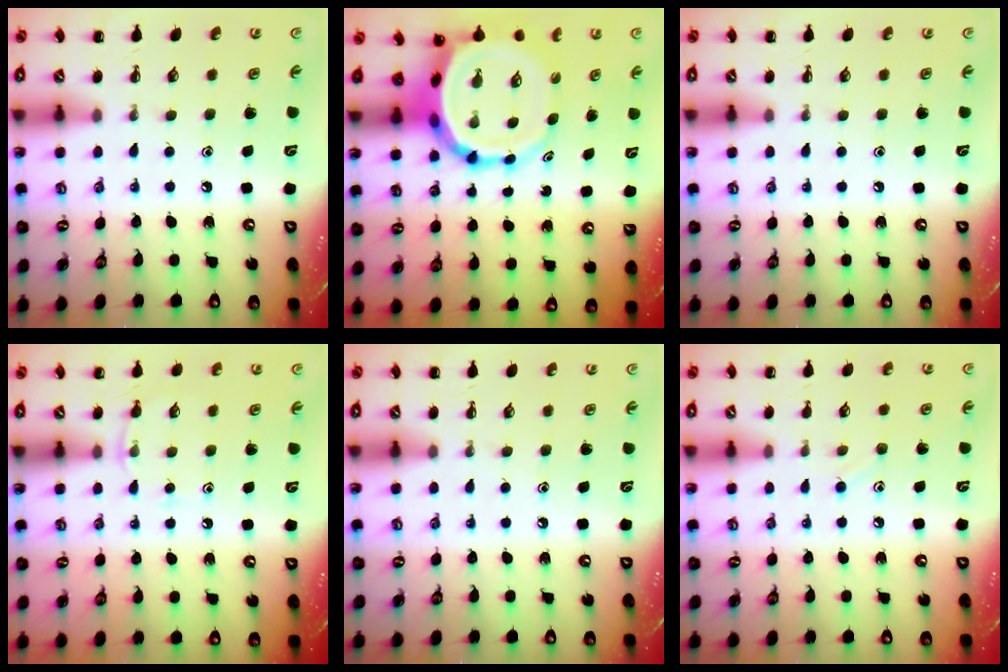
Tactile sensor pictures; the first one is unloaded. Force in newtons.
{"total": 10.0, "press": 9.6, "slide": 3.0}
{"total": 0.0}
{"total": 5.8, "press": 5.5, "slide": 1.9}
{"total": 0.0}
{"total": 5.2, "press": 5.0, "slide": 1.6}